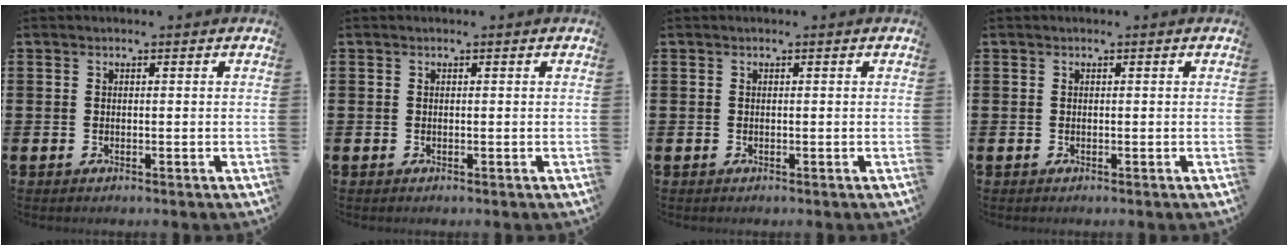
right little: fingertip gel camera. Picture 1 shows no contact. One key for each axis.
{"total": 0.0}
{"total": 0.0}
{"total": 0.0}